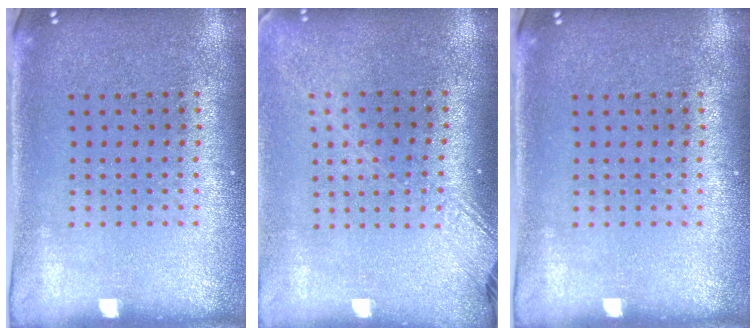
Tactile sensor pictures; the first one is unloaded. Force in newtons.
{"total": 1.8, "press": 1.4, "slide": 1.0}
{"total": 0.0}